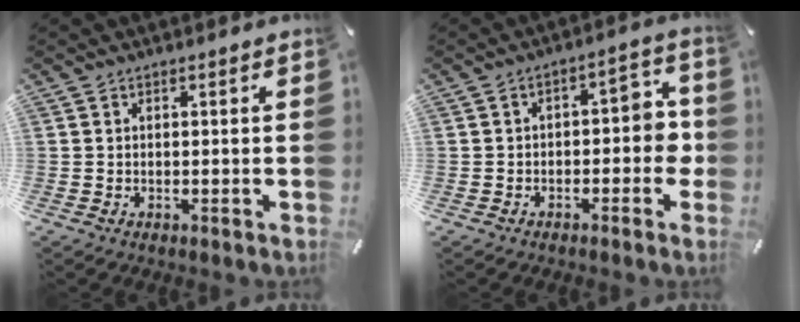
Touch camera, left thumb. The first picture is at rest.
{"total": 6.7, "force": [-1.4, 4.1, 5.1], "torque": [-0.068, 0.013, -0.031]}